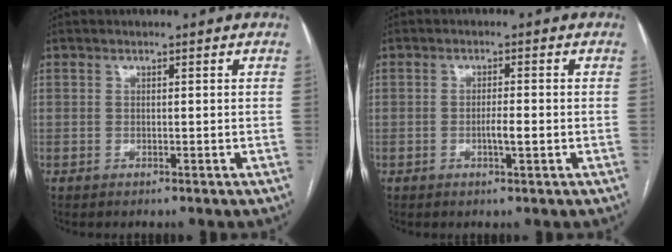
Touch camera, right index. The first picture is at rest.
{"total": 2.4, "force": [-0.7, 0.2, 2.3], "torque": [-0.042, -0.001, -0.011]}